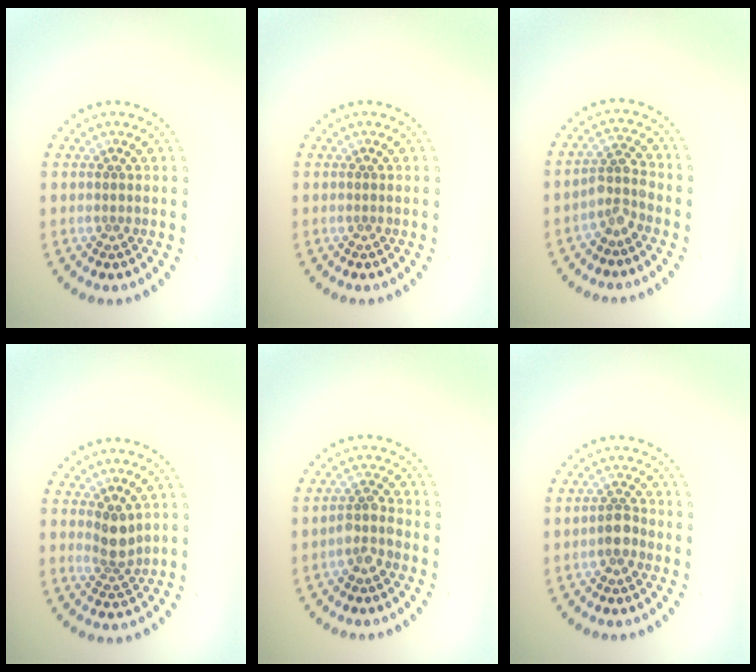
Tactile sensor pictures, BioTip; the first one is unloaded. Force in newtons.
{"total": 0.0}
{"total": 2.4, "press": 1.9, "slide": 1.5}
{"total": 2.4, "press": 1.9, "slide": 1.4}
{"total": 2.3, "press": 1.9, "slide": 1.3}
{"total": 1.9, "press": 1.7, "slide": 0.8}